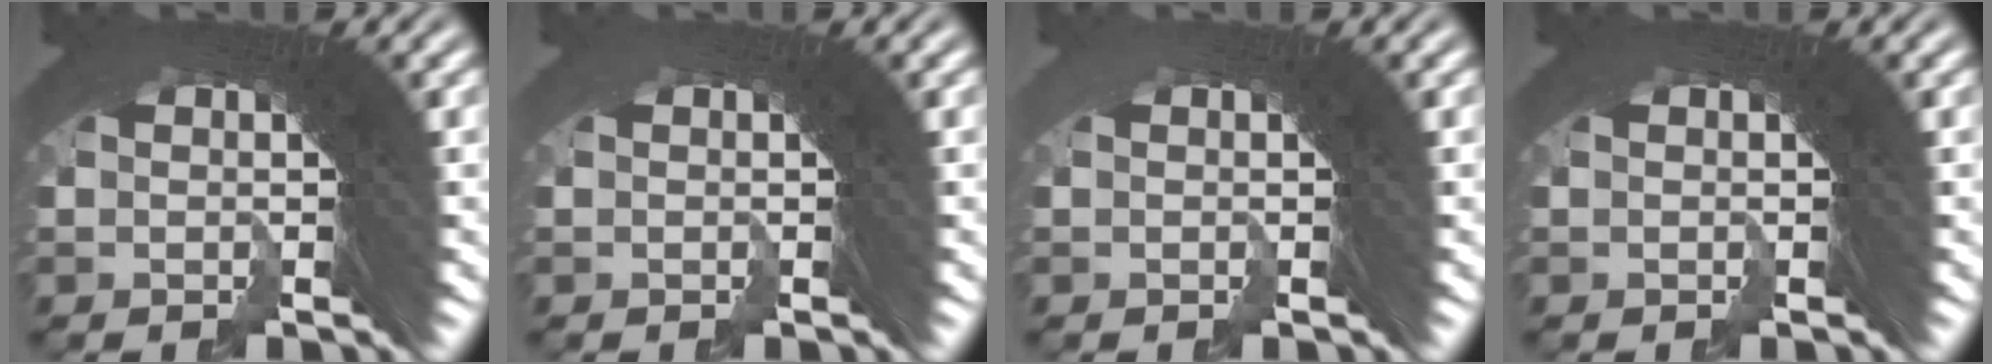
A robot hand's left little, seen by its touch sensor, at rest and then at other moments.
{"total": 0.8, "force": [-0.3, -0.4, -0.7], "torque": [0.012, -0.001, -0.004]}
{"total": 1.9, "force": [-0.3, -1.2, -1.4], "torque": [0.023, -0.004, -0.003]}
{"total": 0.0}